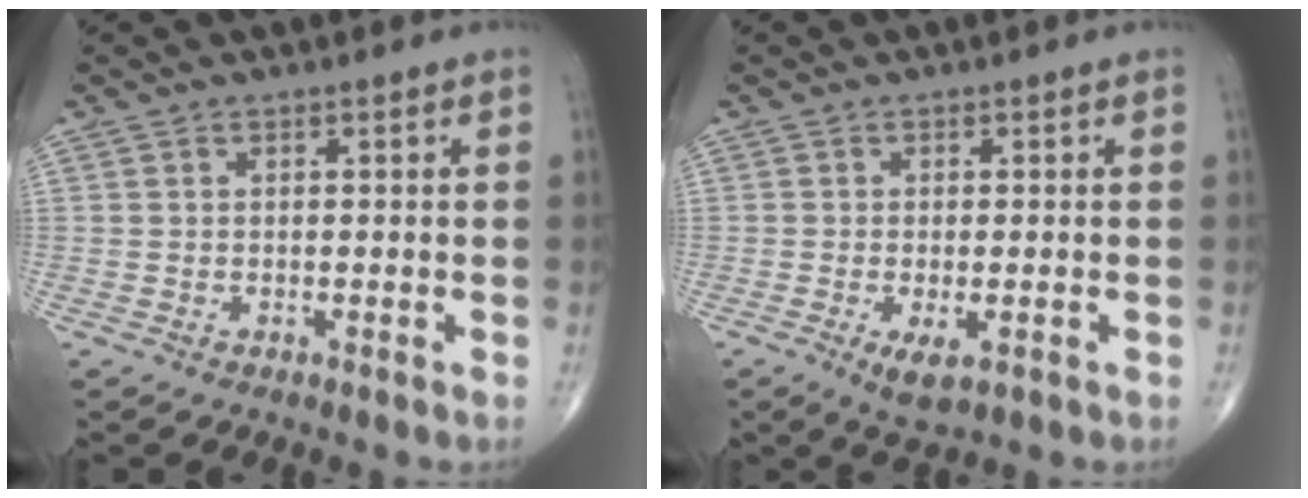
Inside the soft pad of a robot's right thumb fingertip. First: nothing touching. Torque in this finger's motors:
{"motor_torque": [-0.18, -0.06, 0.19, 0.21, 0.03]}